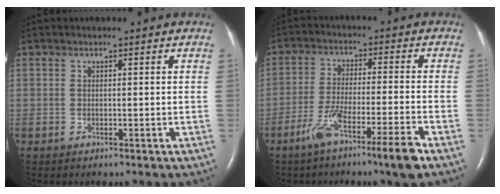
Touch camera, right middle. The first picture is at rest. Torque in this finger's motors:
{"motor_torque": [1.20, -0.90, 0.52, 0.08]}